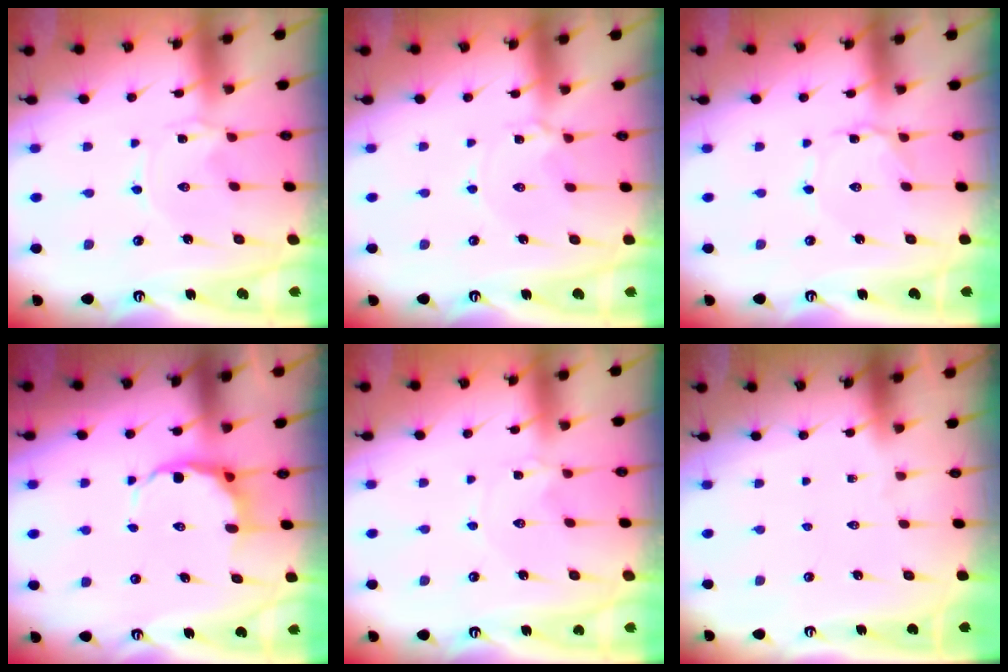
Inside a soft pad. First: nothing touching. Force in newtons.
{"total": 3.0, "press": 2.9, "slide": 0.5}
{"total": 1.8, "press": 1.7, "slide": 0.2}
{"total": 7.3, "press": 7.2, "slide": 1.6}
{"total": 0.7, "press": 0.7, "slide": 0.2}
{"total": 0.0}